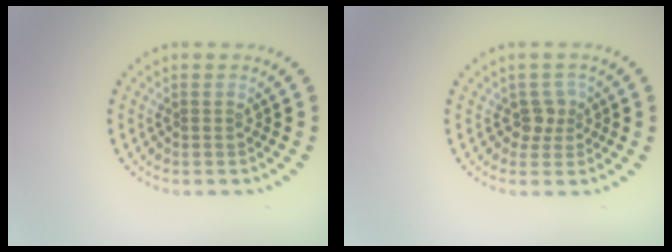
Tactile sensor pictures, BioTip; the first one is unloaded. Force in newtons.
{"total": 1.9, "press": 1.4, "slide": 1.2}